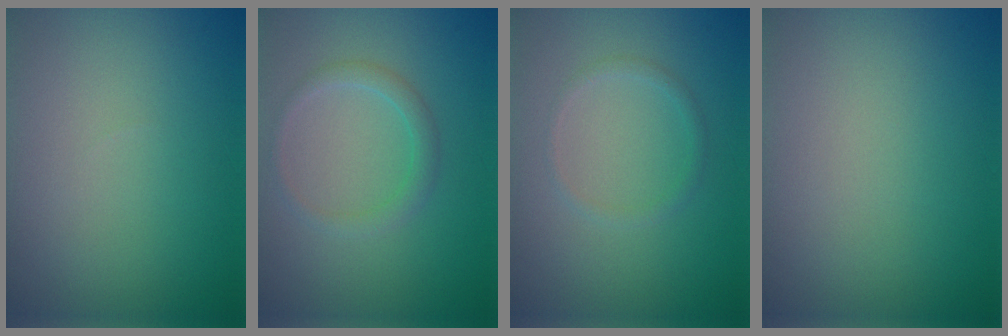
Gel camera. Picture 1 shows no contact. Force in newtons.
{"total": 1.6, "press": 1.6, "slide": 0.1}
{"total": 0.9, "press": 0.9, "slide": 0.1}
{"total": 0.0}